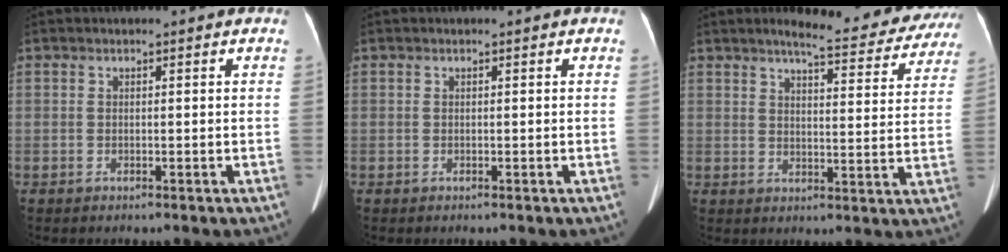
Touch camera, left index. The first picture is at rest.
{"total": 0.0}
{"total": 15.5, "force": [13.8, 2.9, 6.3], "torque": [-0.063, -0.022, 0.150]}